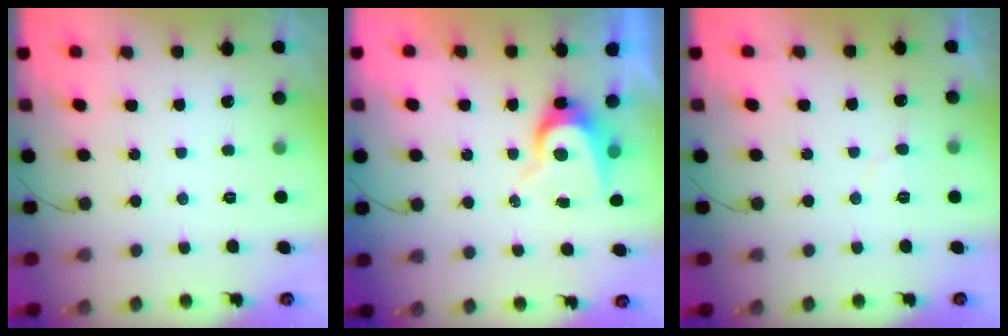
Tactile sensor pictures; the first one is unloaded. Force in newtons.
{"total": 7.1, "press": 7.1, "slide": 0.1}
{"total": 5.2, "press": 5.1, "slide": 0.4}